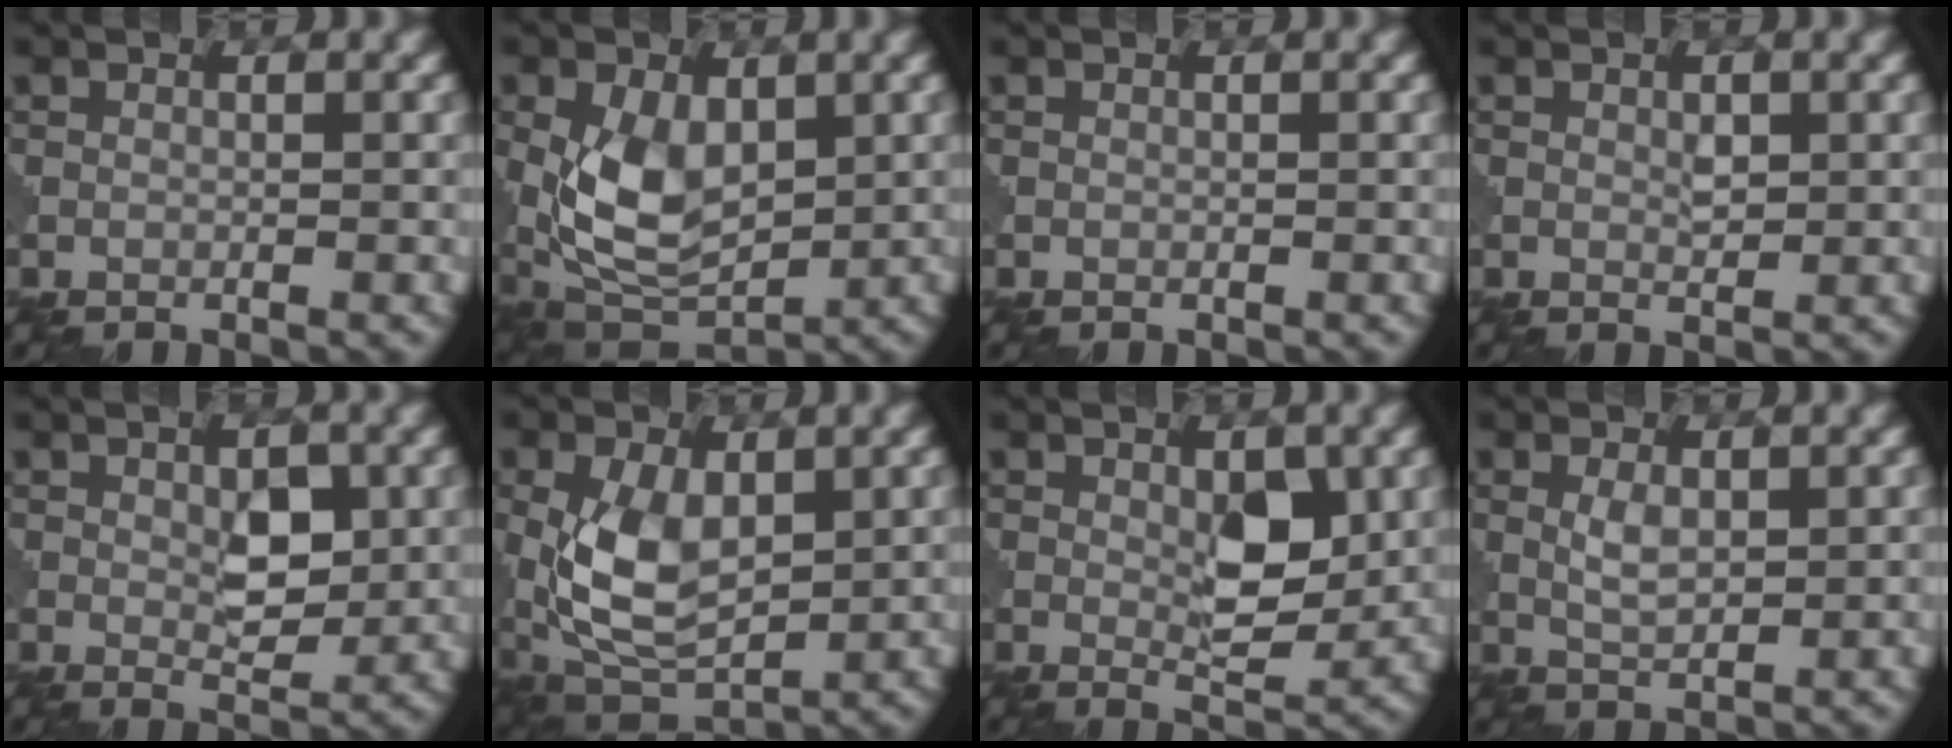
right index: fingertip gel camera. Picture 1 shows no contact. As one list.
[{"total": 7.2, "force": [0.7, 4.6, 5.5], "torque": [-0.125, -0.005, 0.015]}, {"total": 0.0}, {"total": 1.0, "force": [0.7, 0.5, 0.5], "torque": [-0.009, -0.003, 0.016]}, {"total": 3.2, "force": [0.9, 1.8, 2.6], "torque": [-0.040, -0.005, 0.019]}, {"total": 7.1, "force": [0.8, 4.3, 5.6], "torque": [-0.130, -0.004, 0.018]}, {"total": 4.0, "force": [1.0, 1.9, 3.4], "torque": [-0.051, -0.007, 0.023]}, {"total": 1.8, "force": [0.9, 0.9, 1.3], "torque": [-0.034, -0.001, 0.023]}]